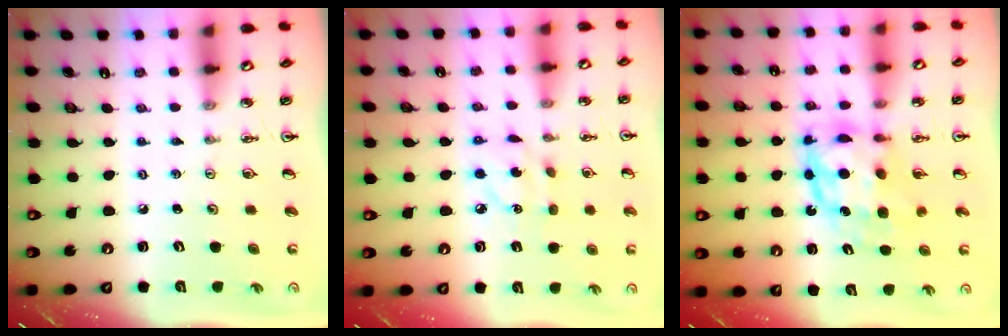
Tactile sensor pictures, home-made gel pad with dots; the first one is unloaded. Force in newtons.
{"total": 5.8, "press": 5.8, "slide": 0.2}
{"total": 9.0, "press": 9.0, "slide": 1.0}